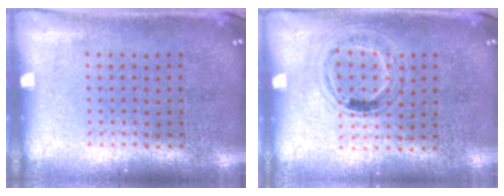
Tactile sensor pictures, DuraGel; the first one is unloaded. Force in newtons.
{"total": 0.9, "press": 0.7, "slide": 0.5}